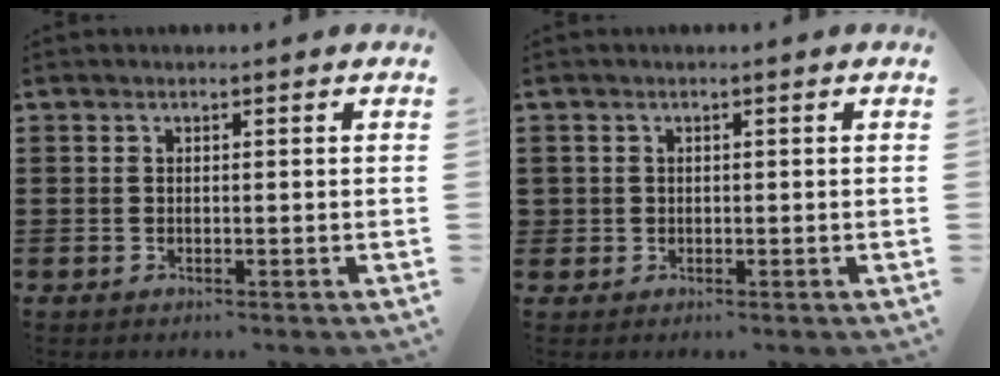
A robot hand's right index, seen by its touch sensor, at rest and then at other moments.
{"total": 0.9, "force": [0.0, 0.9, 0.0], "torque": [0.000, 0.006, -0.001]}